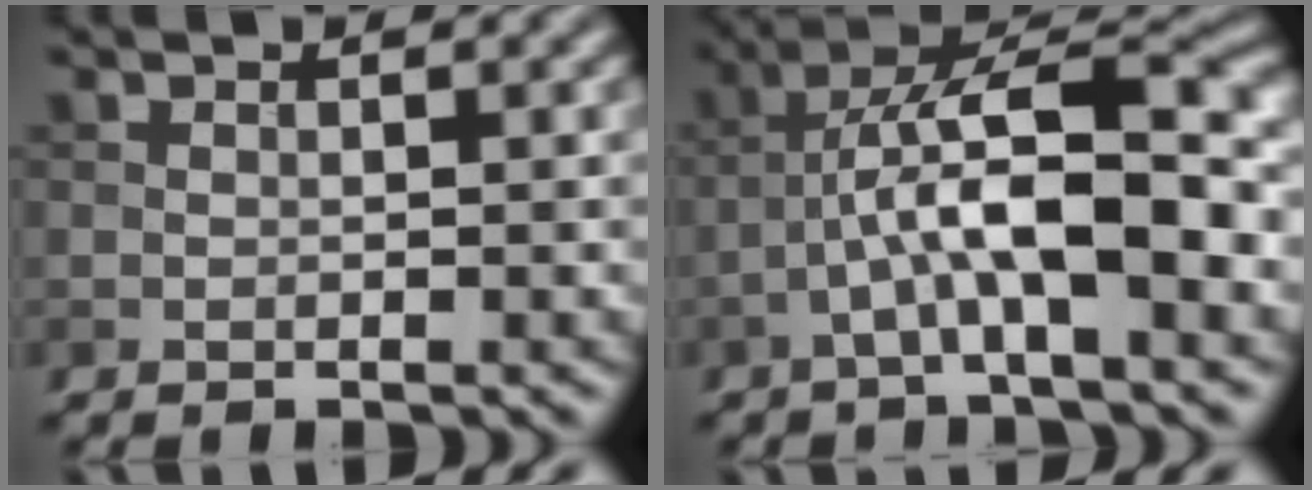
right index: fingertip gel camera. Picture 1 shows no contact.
{"total": 9.2, "force": [-2.0, 2.7, 8.5], "torque": [-0.151, 0.023, -0.033]}